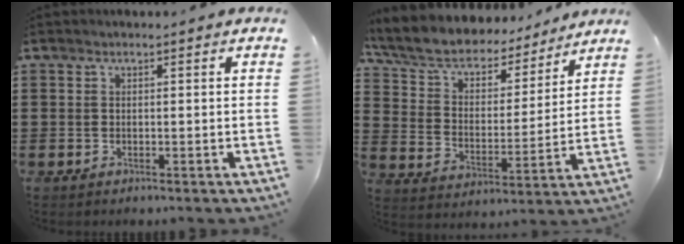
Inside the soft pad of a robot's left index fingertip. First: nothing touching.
{"total": 6.9, "force": [6.1, 2.6, 2.2], "torque": [-0.073, -0.037, 0.105]}